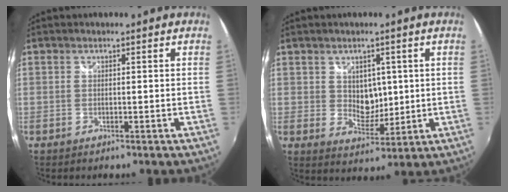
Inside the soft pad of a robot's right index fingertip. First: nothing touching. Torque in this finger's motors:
{"motor_torque": [0.08, 0.11, 0.07, 0.01]}